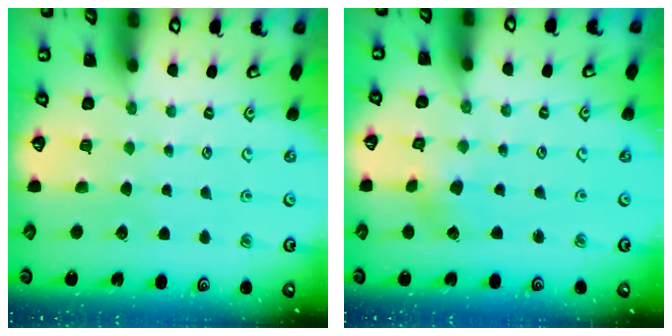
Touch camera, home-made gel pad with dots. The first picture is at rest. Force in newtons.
{"total": 2.5, "press": 2.4, "slide": 0.7}